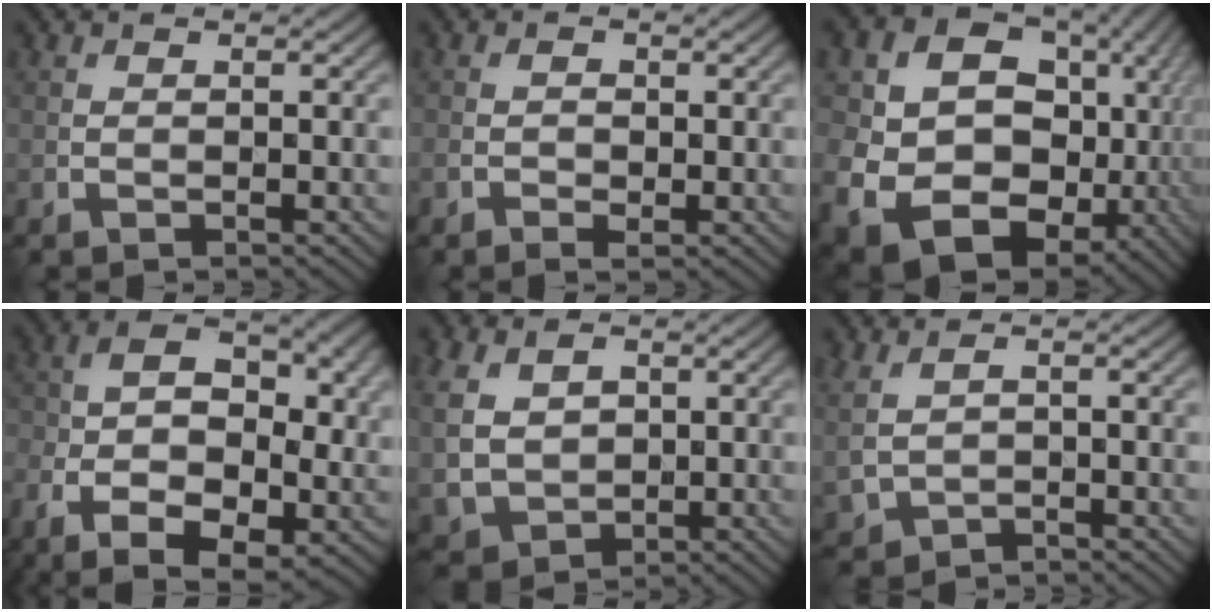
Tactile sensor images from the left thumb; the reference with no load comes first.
{"total": 1.8, "force": [-0.7, 1.1, 1.2], "torque": [-0.025, -0.004, -0.014]}
{"total": 18.6, "force": [-0.7, 15.1, 10.8], "torque": [-0.213, -0.022, 0.021]}
{"total": 12.8, "force": [-4.0, 7.4, 9.7], "torque": [-0.181, -0.010, -0.071]}
{"total": 7.8, "force": [1.6, 6.0, 4.8], "torque": [-0.144, 0.000, 0.032]}
{"total": 3.4, "force": [0.0, 2.3, 2.4], "torque": [-0.068, -0.010, 0.005]}